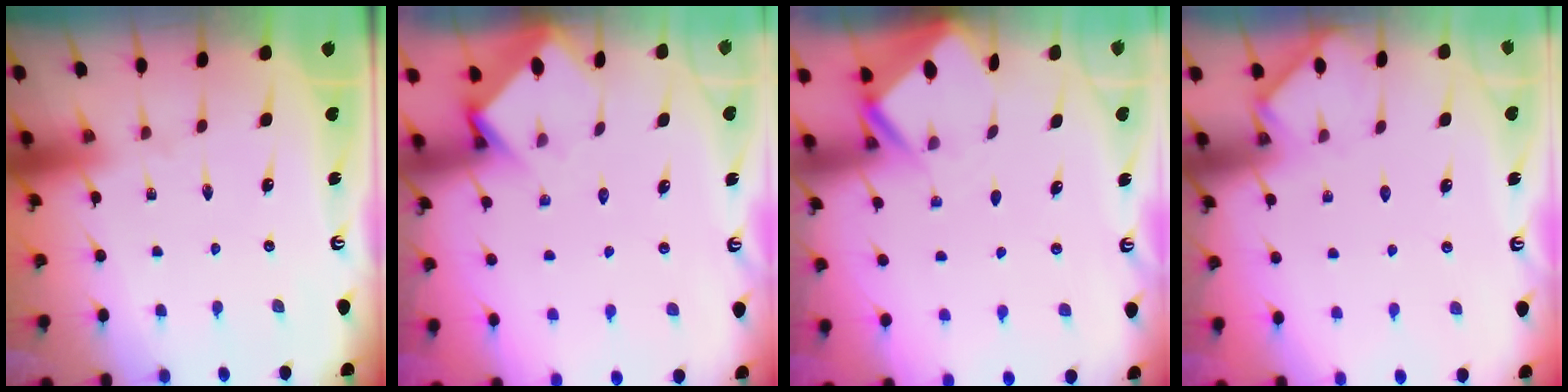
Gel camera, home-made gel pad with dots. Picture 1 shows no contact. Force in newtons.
{"total": 3.4, "press": 3.4, "slide": 0.3}
{"total": 2.4, "press": 2.4, "slide": 0.1}
{"total": 3.1, "press": 3.1, "slide": 0.4}